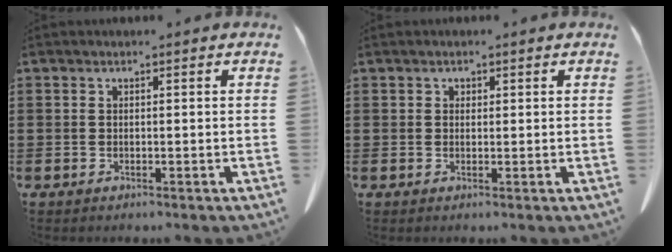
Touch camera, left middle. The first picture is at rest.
{"total": 0.7, "force": [0.5, 0.5, 0.2], "torque": [-0.008, 0.001, 0.010]}